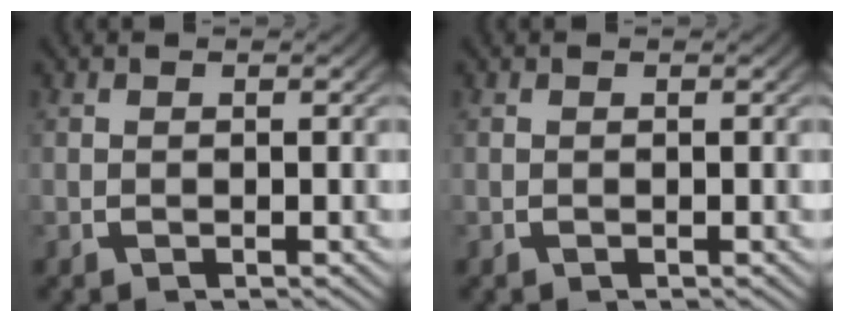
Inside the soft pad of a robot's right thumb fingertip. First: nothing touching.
{"total": 0.0}